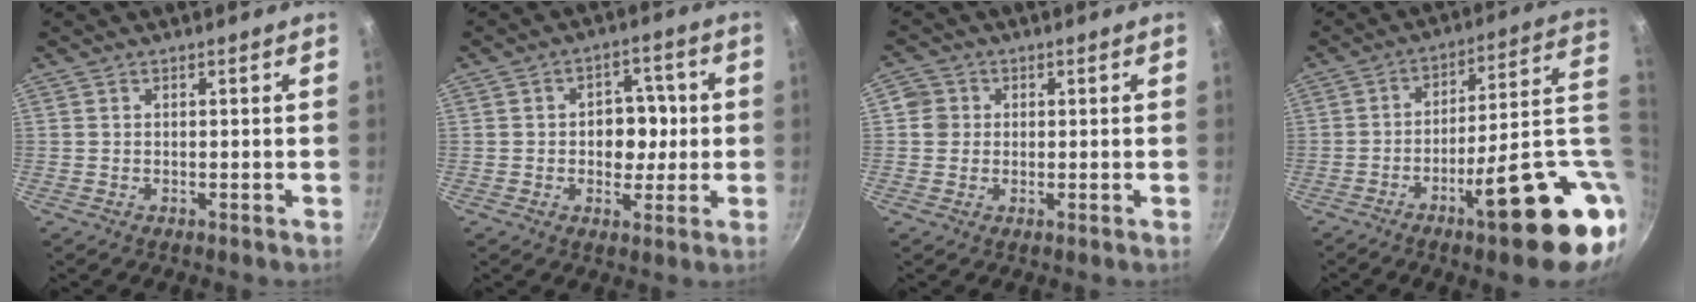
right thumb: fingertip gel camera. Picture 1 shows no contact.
{"total": 7.9, "force": [0.2, 6.0, 5.1], "torque": [-0.024, 0.008, -0.003]}
{"total": 3.5, "force": [0.4, 3.4, 0.9], "torque": [0.009, 0.007, -0.002]}
{"total": 21.8, "force": [-4.6, 5.3, 20.6], "torque": [-0.257, 0.014, -0.064]}